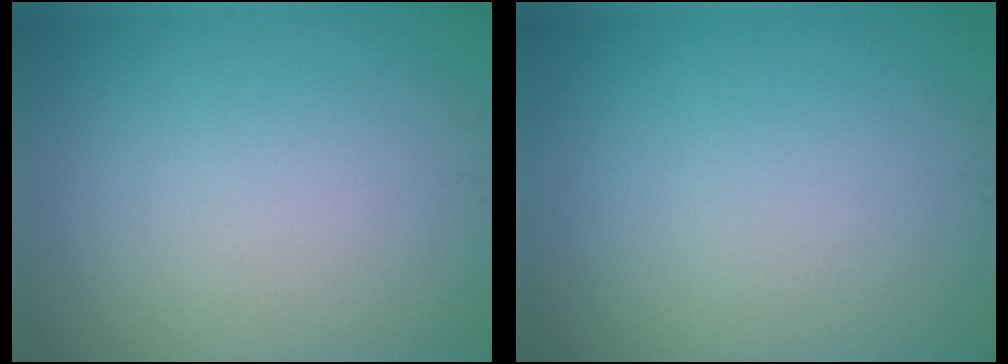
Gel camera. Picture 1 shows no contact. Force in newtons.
{"total": 0.0}